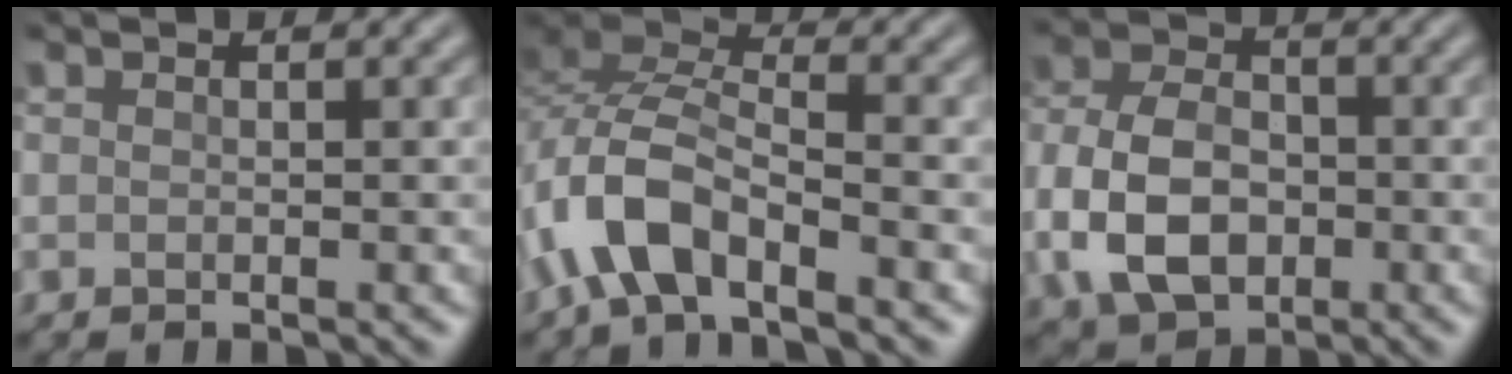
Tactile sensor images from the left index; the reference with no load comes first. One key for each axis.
{"total": 7.2, "fx": -3.9, "fy": 3.2, "fz": 5.1, "tx": -0.103, "ty": 0.010, "tz": -0.086}
{"total": 8.1, "fx": -2.2, "fy": 5.7, "fz": 5.3, "tx": -0.120, "ty": 0.003, "tz": -0.053}